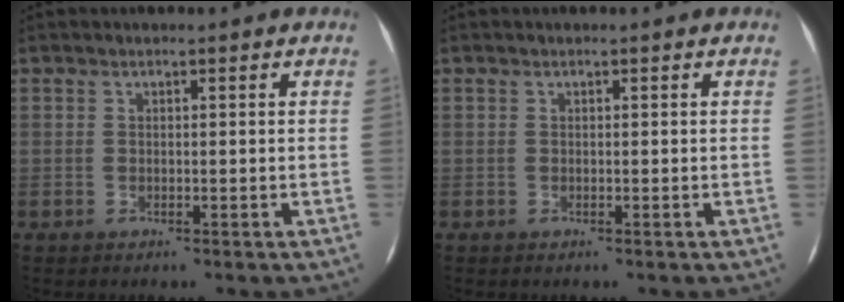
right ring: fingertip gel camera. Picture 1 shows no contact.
{"total": 0.0}